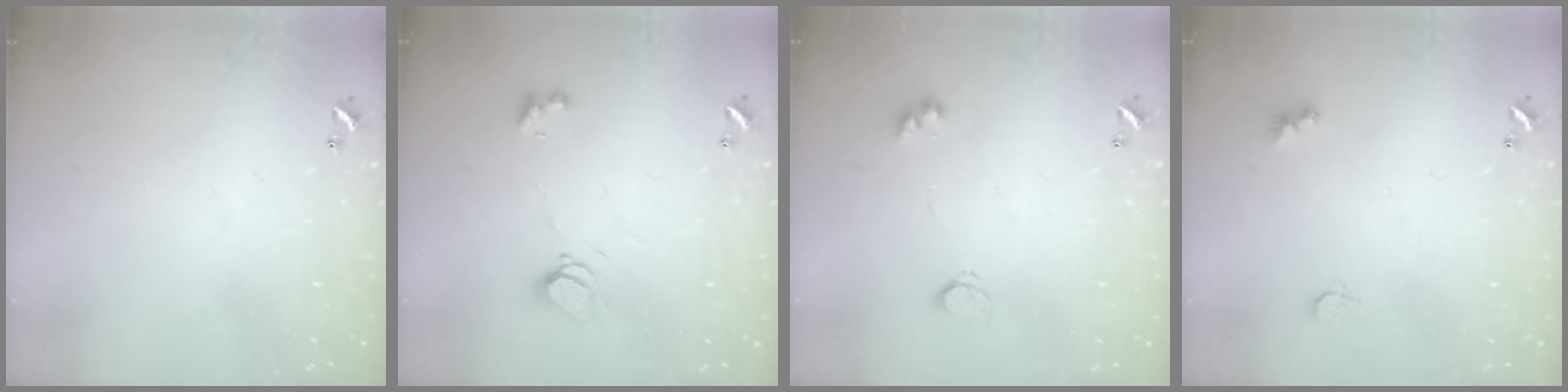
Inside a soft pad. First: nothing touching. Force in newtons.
{"total": 5.5, "press": 5.4, "slide": 0.8}
{"total": 3.7, "press": 3.6, "slide": 0.6}
{"total": 2.9, "press": 2.8, "slide": 0.7}